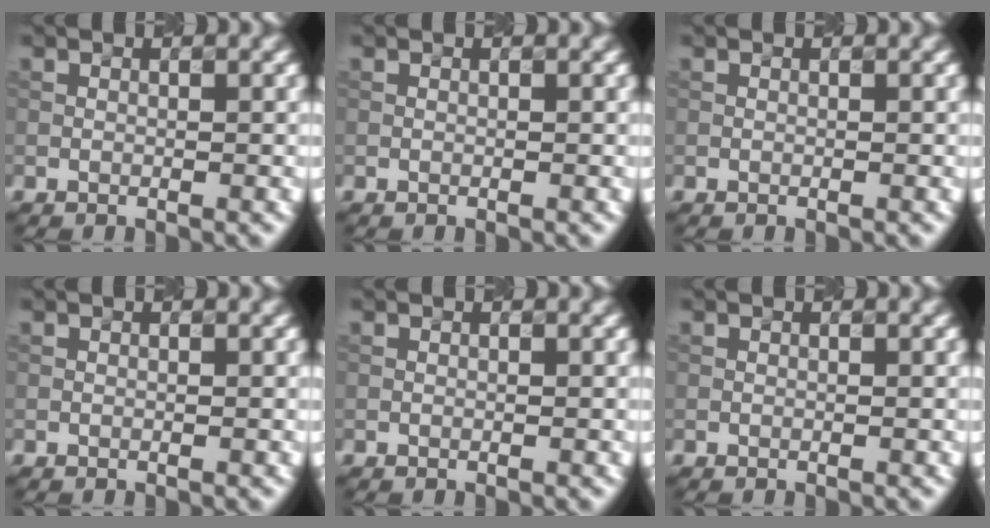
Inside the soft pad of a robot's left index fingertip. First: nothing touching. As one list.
[{"total": 0.0}, {"total": 0.0}, {"total": 0.0}, {"total": 0.0}, {"total": 0.0}]